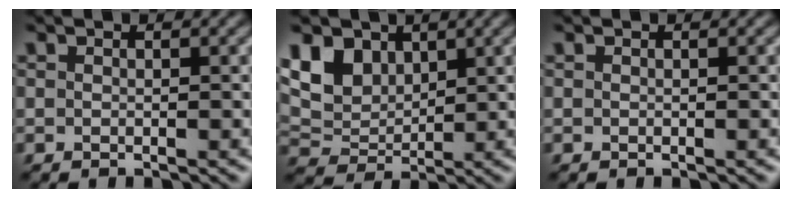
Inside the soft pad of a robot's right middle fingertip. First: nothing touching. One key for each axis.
{"total": 6.5, "fx": 3.2, "fy": 4.4, "fz": 3.5, "tx": -0.093, "ty": 0.008, "tz": 0.064}
{"total": 0.0}